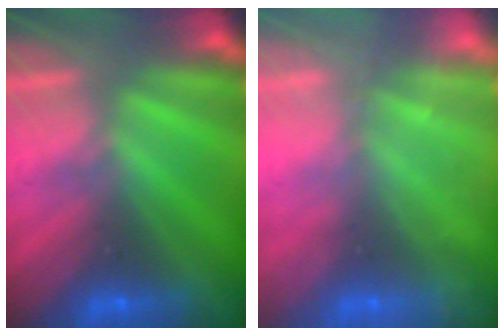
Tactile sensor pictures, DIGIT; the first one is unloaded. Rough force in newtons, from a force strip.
{"total": 2.3}